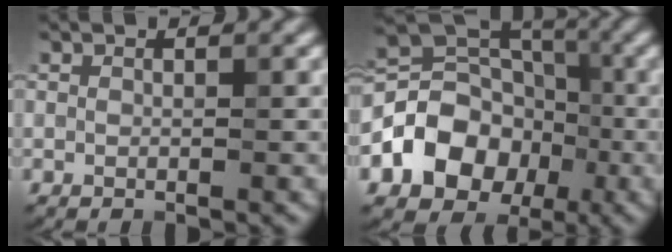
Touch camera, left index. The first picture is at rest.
{"total": 8.2, "force": [-2.6, 6.5, 4.2], "torque": [-0.054, 0.002, -0.058]}